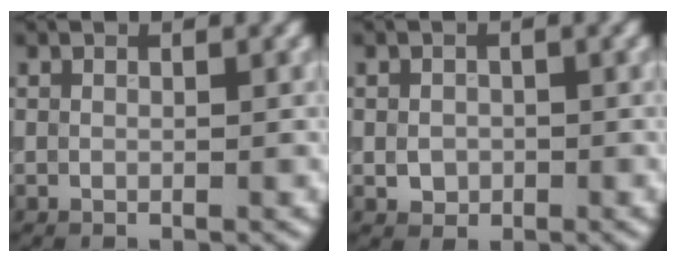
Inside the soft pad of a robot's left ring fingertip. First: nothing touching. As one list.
[{"total": 1.6, "force": [-0.3, 1.4, 0.7], "torque": [-0.008, -0.003, -0.008]}]